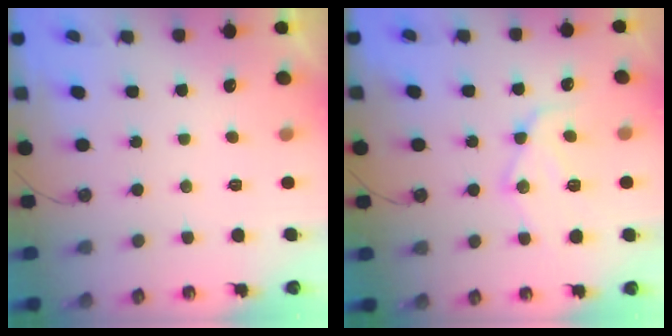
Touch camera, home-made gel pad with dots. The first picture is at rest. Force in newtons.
{"total": 12.5, "press": 12.4, "slide": 1.2}